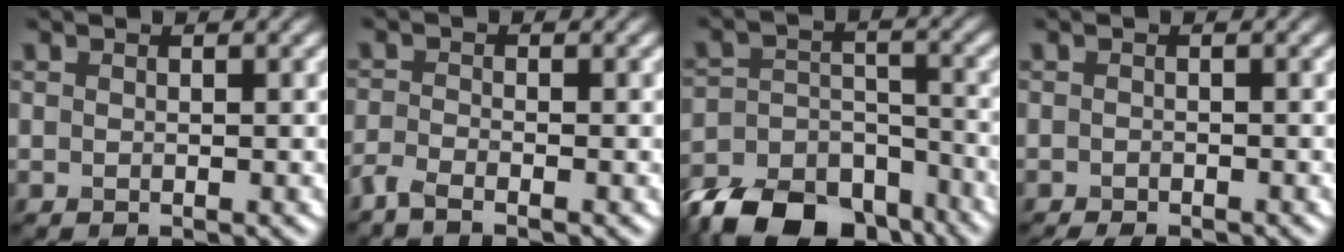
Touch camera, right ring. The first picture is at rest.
{"total": 1.9, "force": [-1.7, 0.4, 0.9], "torque": [-0.025, -0.011, -0.043]}
{"total": 14.7, "force": [-11.5, 7.6, 5.2], "torque": [-0.099, -0.023, -0.167]}
{"total": 1.7, "force": [-1.5, 0.3, 0.6], "torque": [-0.010, -0.004, -0.027]}